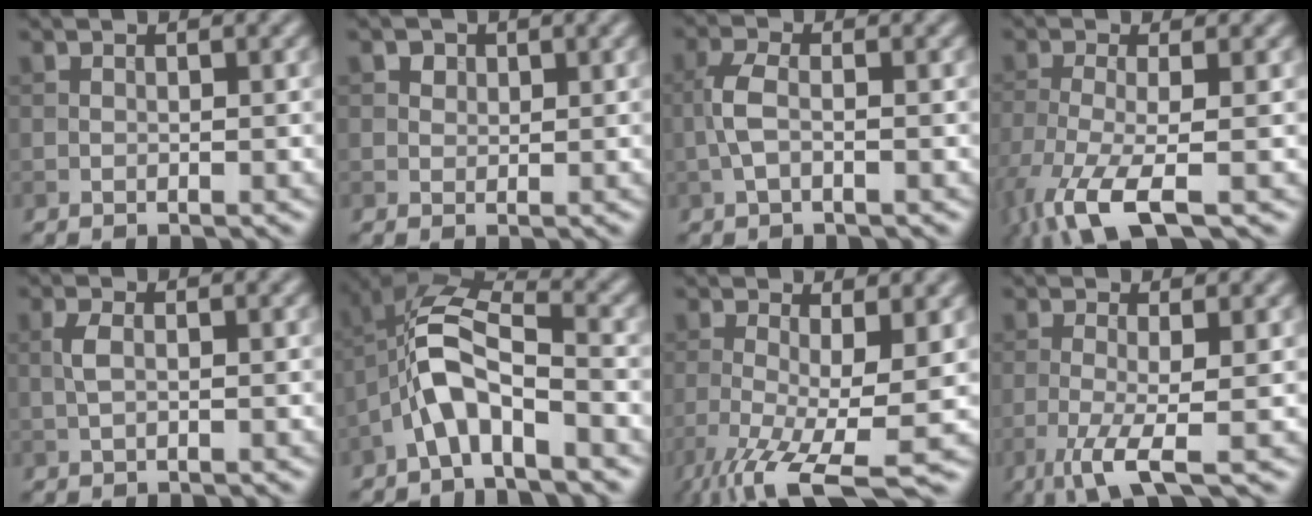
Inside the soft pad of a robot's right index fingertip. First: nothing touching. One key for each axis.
{"total": 1.9, "fx": 1.1, "fy": 1.3, "fz": 0.7, "tx": -0.013, "ty": -0.004, "tz": 0.018}
{"total": 2.6, "fx": -0.6, "fy": 1.0, "fz": 2.4, "tx": -0.056, "ty": 0.005, "tz": -0.018}
{"total": 7.5, "fx": -4.3, "fy": 2.0, "fz": 5.8, "tx": -0.132, "ty": -0.017, "tz": -0.089}
{"total": 1.5, "fx": 0.1, "fy": 0.6, "fz": 1.4, "tx": -0.033, "ty": 0.003, "tz": 0.001}
{"total": 6.2, "fx": -2.9, "fy": 2.3, "fz": 4.9, "tx": -0.102, "ty": 0.017, "tz": -0.064}
{"total": 9.5, "fx": -3.8, "fy": 2.4, "fz": 8.3, "tx": -0.152, "ty": -0.023, "tz": -0.064}
{"total": 4.8, "fx": -1.8, "fy": 0.9, "fz": 4.3, "tx": -0.084, "ty": -0.009, "tz": -0.040}